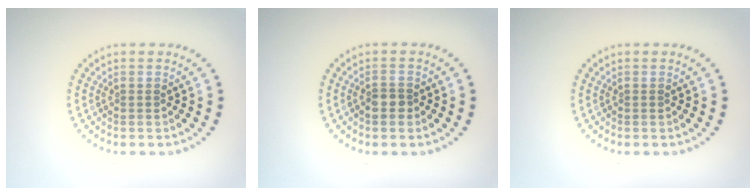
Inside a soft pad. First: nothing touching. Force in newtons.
{"total": 1.7, "press": 1.5, "slide": 0.7}
{"total": 0.0}